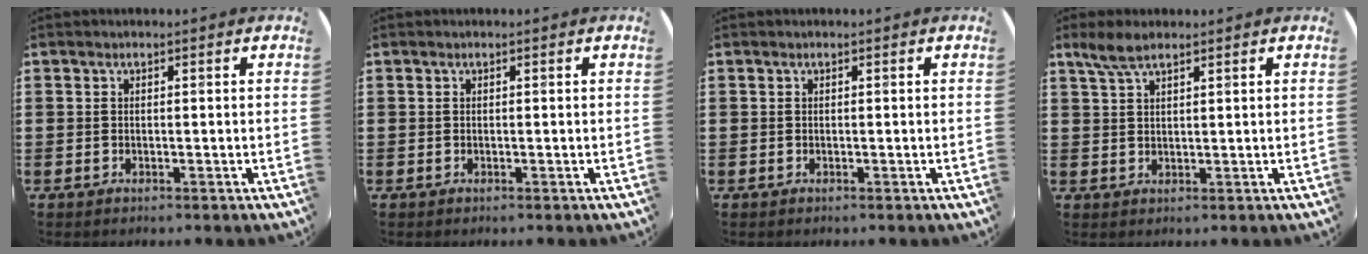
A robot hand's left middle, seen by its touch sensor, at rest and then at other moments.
{"total": 0.0}
{"total": 0.0}
{"total": 3.8, "force": [2.8, 1.2, 2.3], "torque": [-0.051, 0.005, 0.052]}